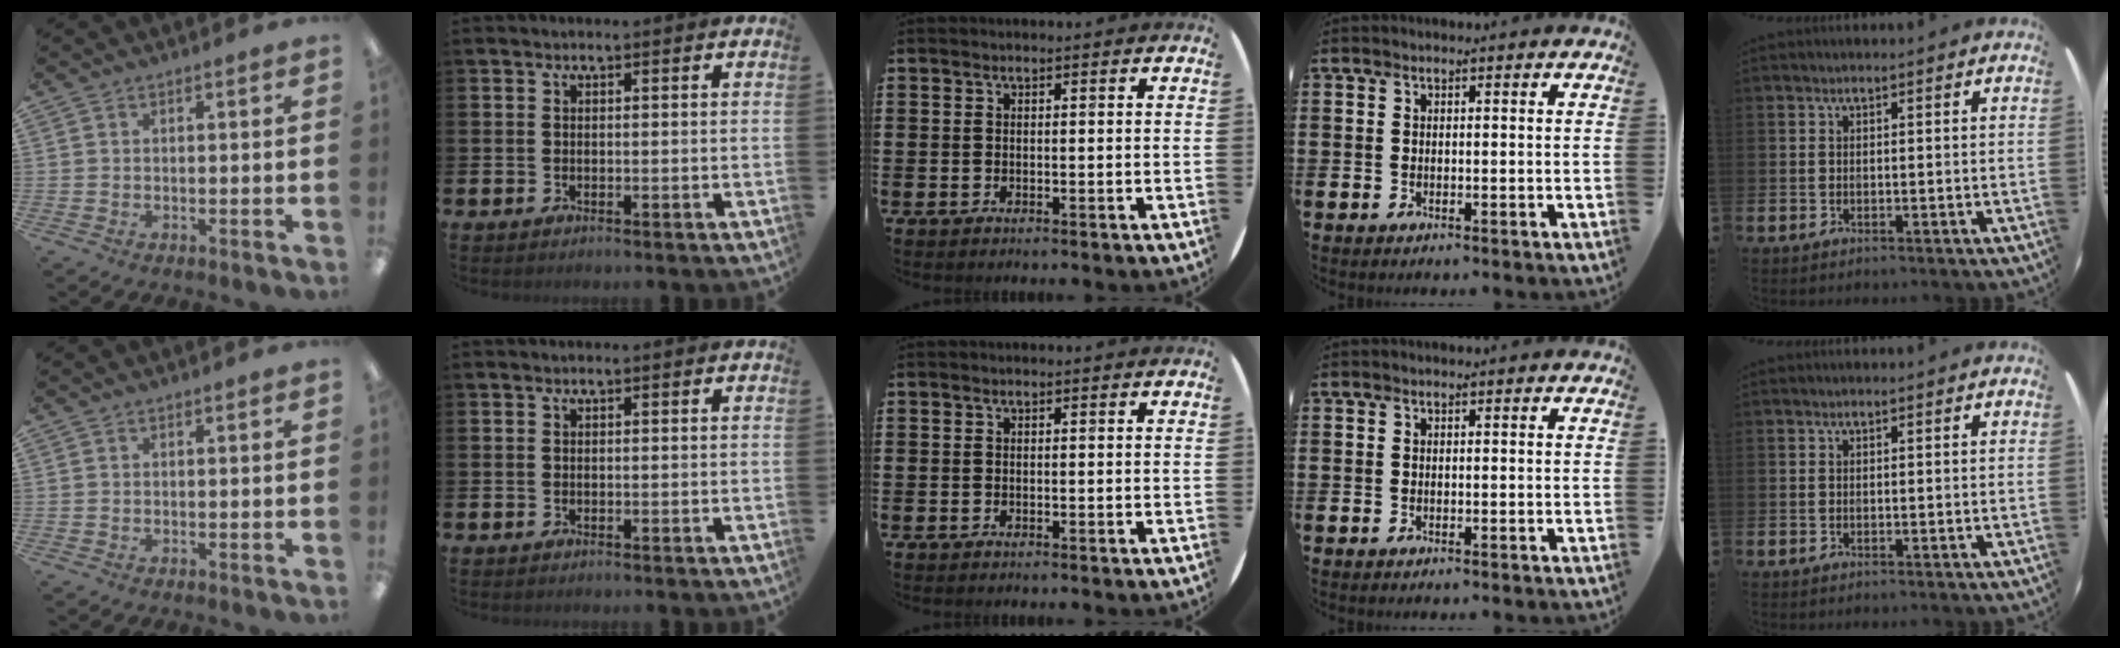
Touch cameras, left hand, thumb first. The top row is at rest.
{}